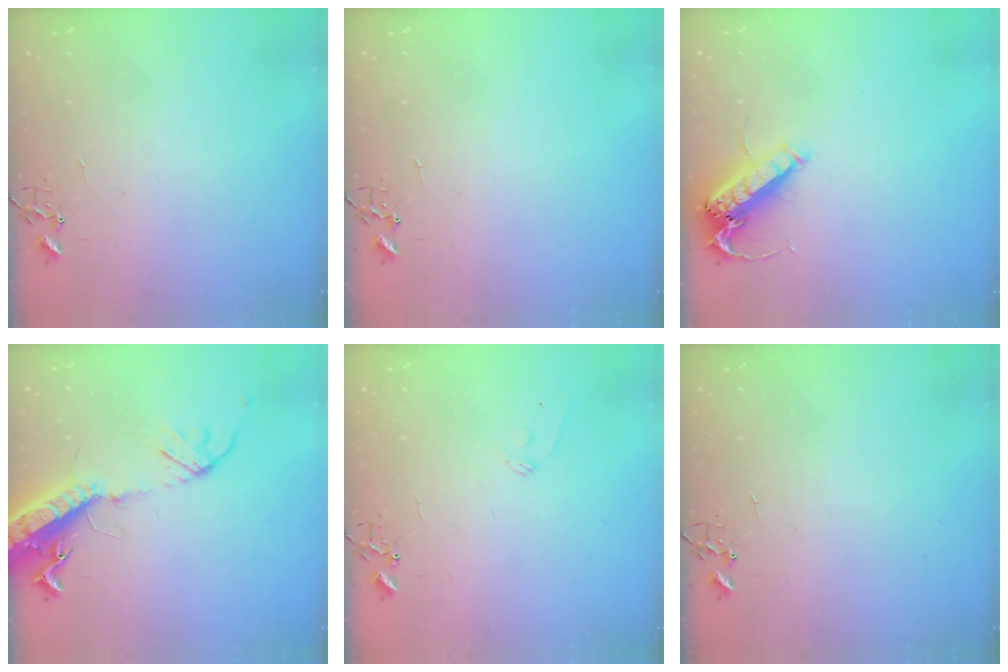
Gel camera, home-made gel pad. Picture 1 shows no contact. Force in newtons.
{"total": 0.0}
{"total": 14.4, "press": 14.2, "slide": 2.0}
{"total": 17.1, "press": 16.6, "slide": 4.0}
{"total": 7.1, "press": 7.0, "slide": 0.7}
{"total": 0.0}